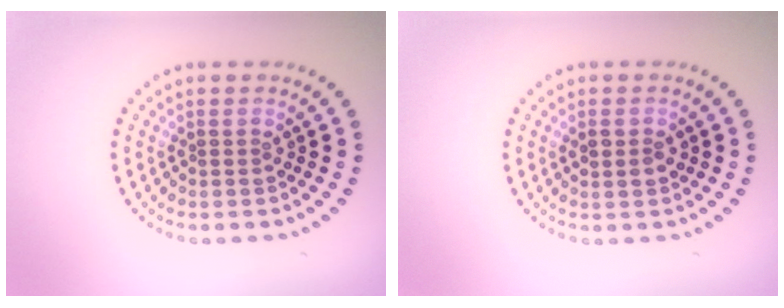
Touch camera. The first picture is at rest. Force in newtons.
{"total": 1.4, "press": 1.4, "slide": 0.2}